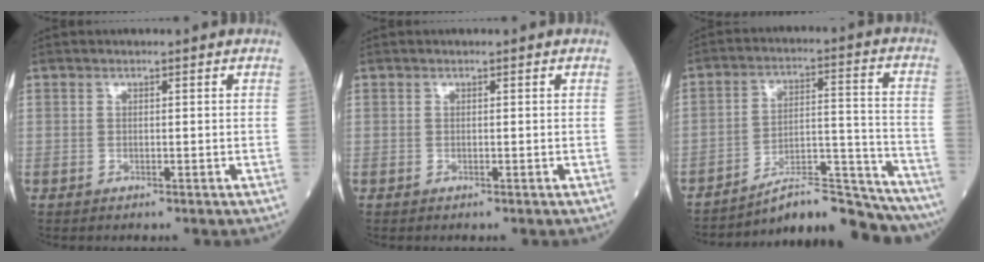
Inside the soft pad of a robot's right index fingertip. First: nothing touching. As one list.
[{"total": 0.0}, {"total": 15.1, "force": [-14.4, 0.3, 4.5], "torque": [-0.059, 0.043, -0.218]}]